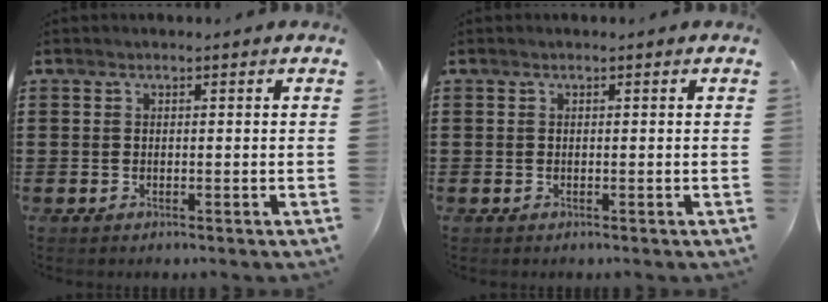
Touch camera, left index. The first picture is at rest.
{"total": 0.0}